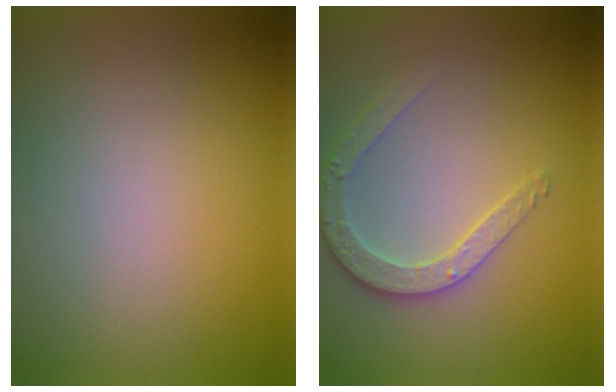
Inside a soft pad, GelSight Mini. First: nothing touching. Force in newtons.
{"total": 2.7, "press": 2.7, "slide": 0.3}